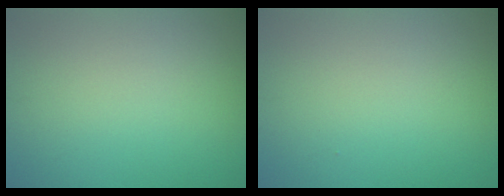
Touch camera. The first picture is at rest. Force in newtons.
{"total": 0.0}